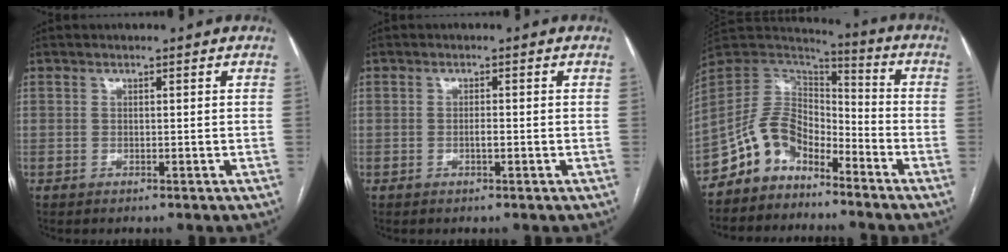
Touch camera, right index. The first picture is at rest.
{"total": 1.0, "force": [-0.3, 0.2, 1.0], "torque": [-0.018, 0.001, -0.005]}
{"total": 10.1, "force": [-7.3, 5.5, 4.3], "torque": [-0.084, 0.039, -0.143]}